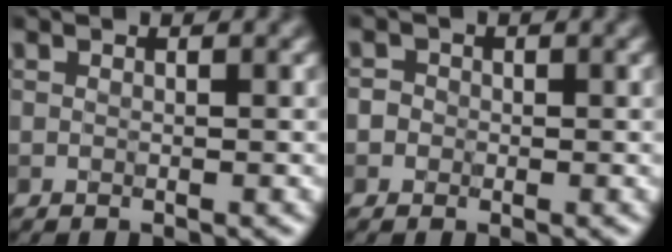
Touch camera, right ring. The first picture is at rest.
{"total": 1.8, "force": [0.2, 1.7, 0.7], "torque": [0.007, 0.010, -0.016]}